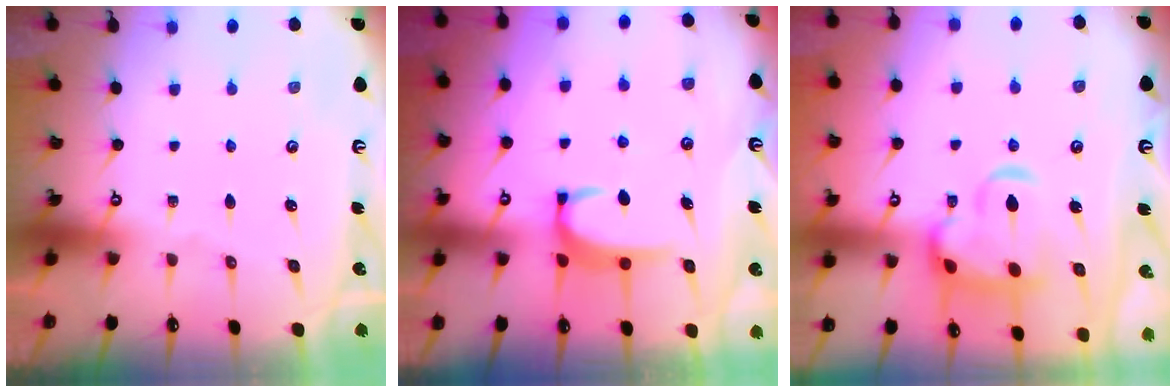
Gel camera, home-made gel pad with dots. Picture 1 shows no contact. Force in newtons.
{"total": 2.7, "press": 2.6, "slide": 0.5}
{"total": 7.7, "press": 7.5, "slide": 1.7}